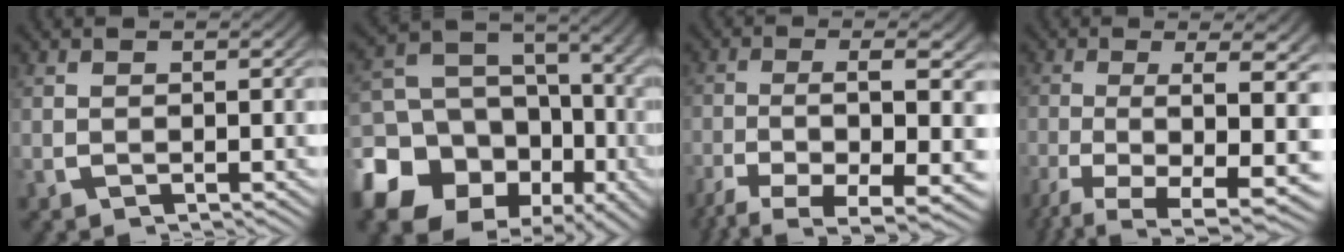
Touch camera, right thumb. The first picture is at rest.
{"total": 18.1, "force": [-6.8, 14.5, 8.2], "torque": [-0.176, -0.067, -0.103]}
{"total": 10.7, "force": [-4.9, 4.3, 8.5], "torque": [-0.151, -0.042, -0.051]}
{"total": 11.7, "force": [-5.1, 5.1, 9.2], "torque": [-0.159, -0.047, -0.051]}